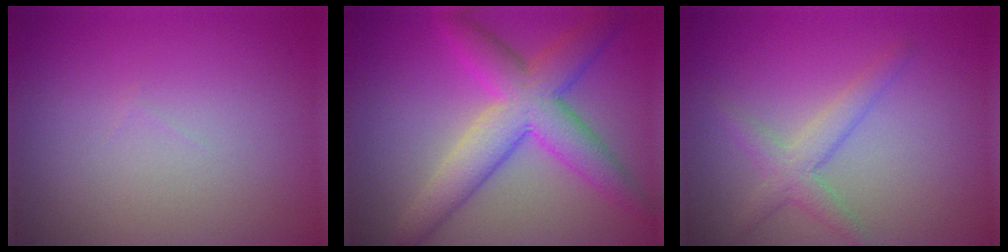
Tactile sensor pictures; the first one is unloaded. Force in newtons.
{"total": 7.3, "press": 7.3, "slide": 0.2}
{"total": 2.6, "press": 2.6, "slide": 0.1}